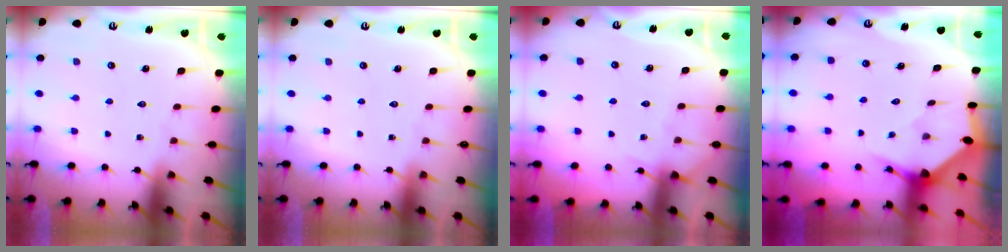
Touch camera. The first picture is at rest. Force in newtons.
{"total": 0.0}
{"total": 4.2, "press": 4.2, "slide": 0.6}
{"total": 2.8, "press": 2.8, "slide": 0.3}